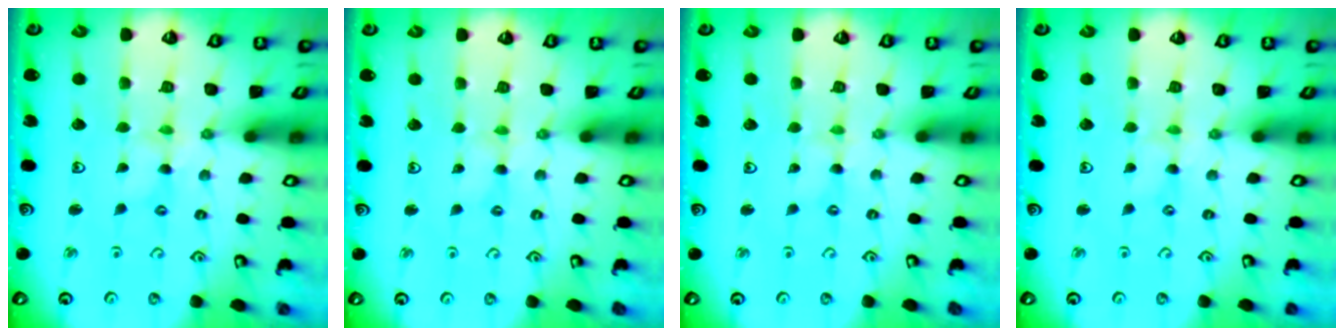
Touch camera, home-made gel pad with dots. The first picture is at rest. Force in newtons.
{"total": 2.0, "press": 1.9, "slide": 0.3}
{"total": 0.8, "press": 0.8, "slide": 0.1}
{"total": 0.0}